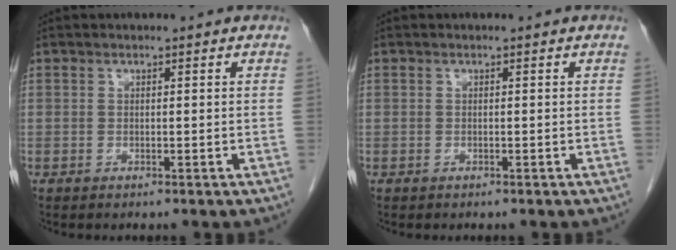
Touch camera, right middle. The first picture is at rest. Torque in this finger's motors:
{"motor_torque": [-0.31, -0.16, -0.03, -0.01]}